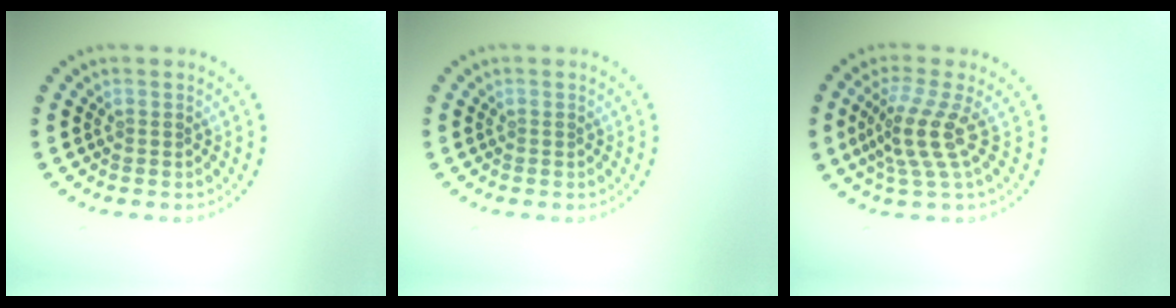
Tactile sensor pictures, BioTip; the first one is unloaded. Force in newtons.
{"total": 0.0}
{"total": 3.9, "press": 2.8, "slide": 2.8}